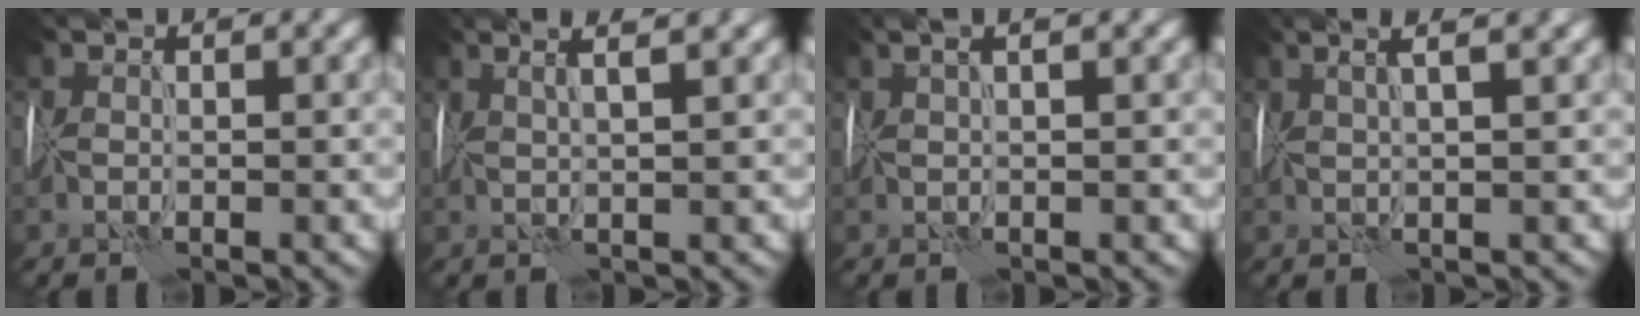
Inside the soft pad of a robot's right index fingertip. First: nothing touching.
{"total": 4.1, "force": [2.5, 0.9, 3.1], "torque": [-0.027, 0.031, 0.015]}
{"total": 2.7, "force": [1.7, 0.5, 2.0], "torque": [-0.024, 0.021, 0.016]}
{"total": 4.4, "force": [2.5, 1.1, 3.4], "torque": [-0.030, 0.033, 0.016]}